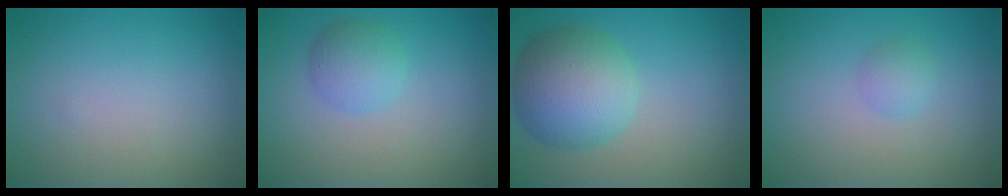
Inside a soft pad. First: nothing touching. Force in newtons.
{"total": 2.7, "press": 2.7, "slide": 0.1}
{"total": 7.2, "press": 7.2, "slide": 0.2}
{"total": 1.3, "press": 1.3, "slide": 0.1}